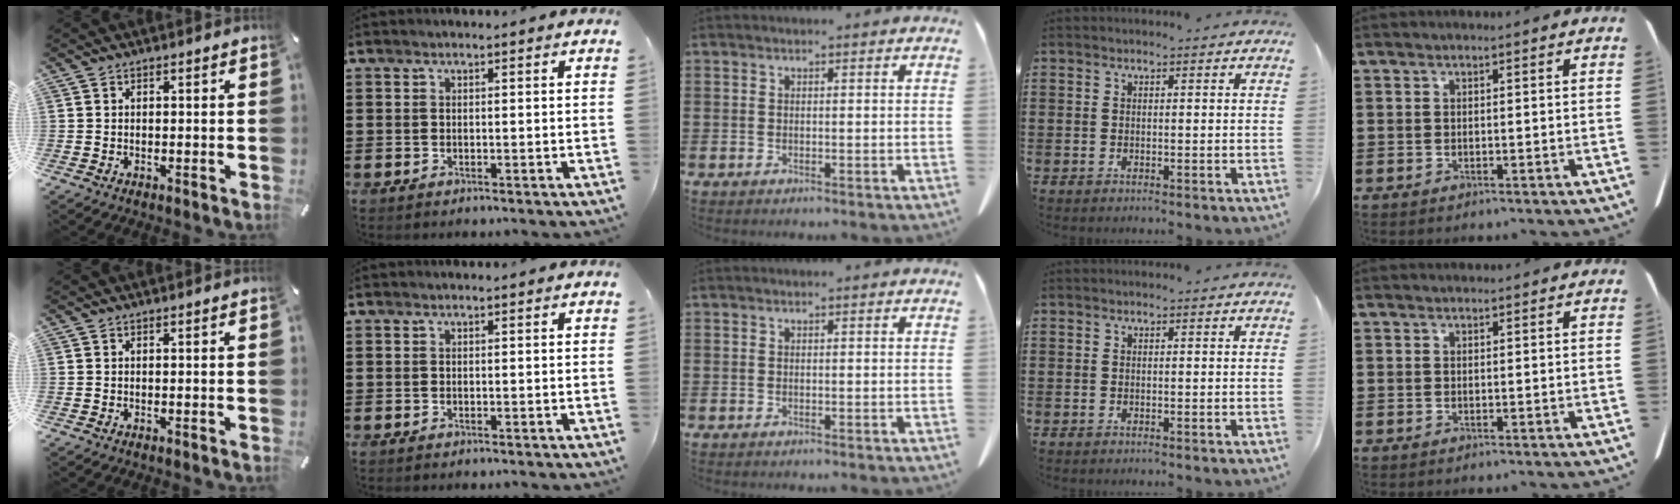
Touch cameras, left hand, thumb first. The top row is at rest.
{"little": {"total": 0.5, "force": [0.5, 0.1, 0.0], "torque": [0.007, -0.001, 0.007]}}